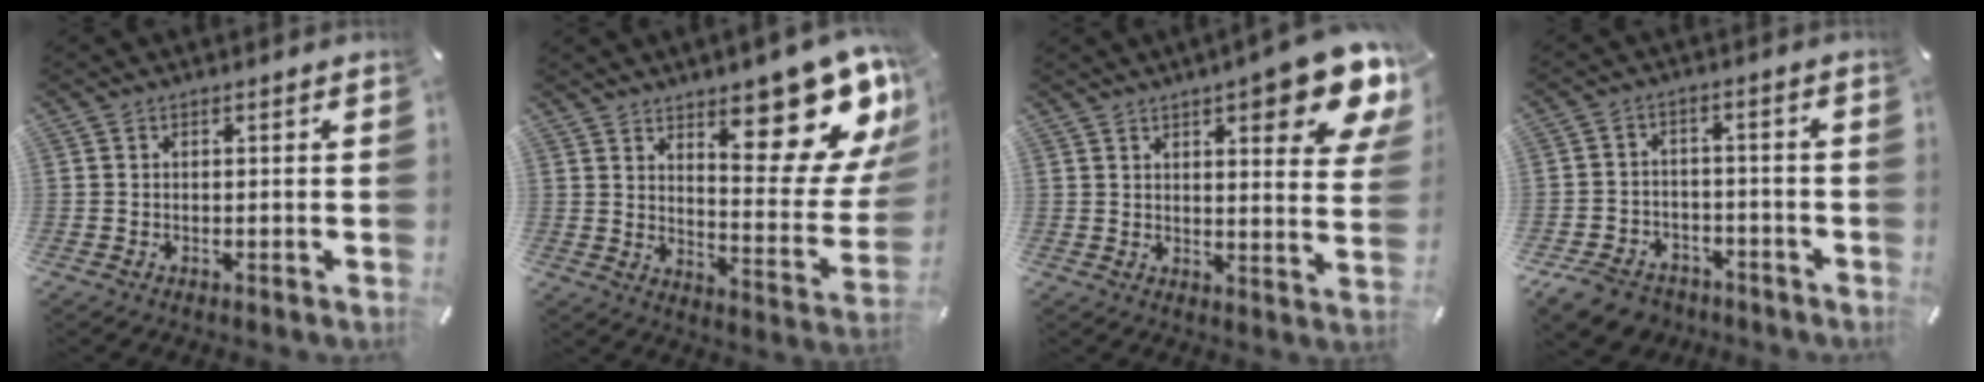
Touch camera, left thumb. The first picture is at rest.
{"total": 20.2, "force": [13.2, 7.2, 13.5], "torque": [-0.156, -0.113, 0.214]}
{"total": 13.8, "force": [8.2, 3.4, 10.6], "torque": [-0.141, -0.050, 0.131]}
{"total": 7.7, "force": [-5.6, 4.8, 2.3], "torque": [-0.049, 0.032, -0.106]}